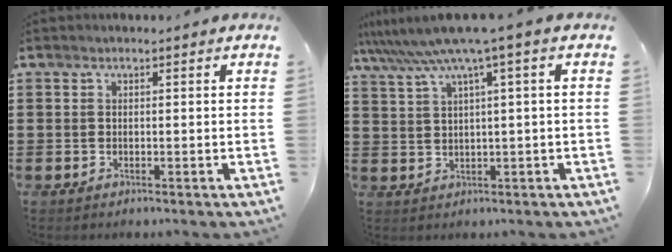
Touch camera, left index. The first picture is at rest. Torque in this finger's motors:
{"motor_torque": [1.78, -0.35, 0.99, 0.21]}